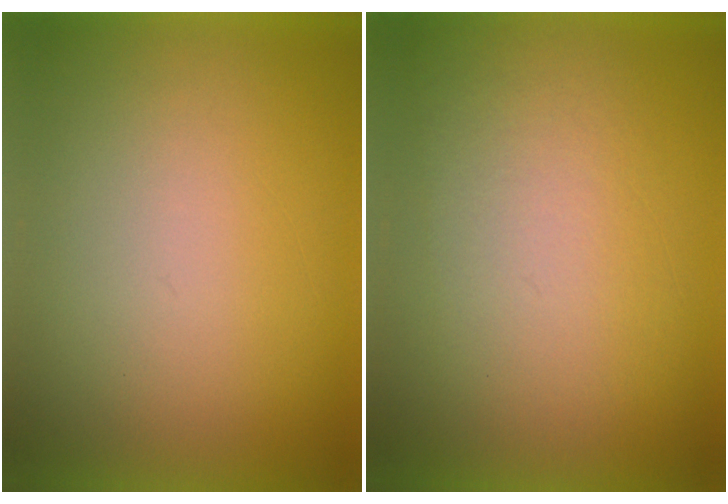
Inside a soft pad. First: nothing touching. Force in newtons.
{"total": 3.9}